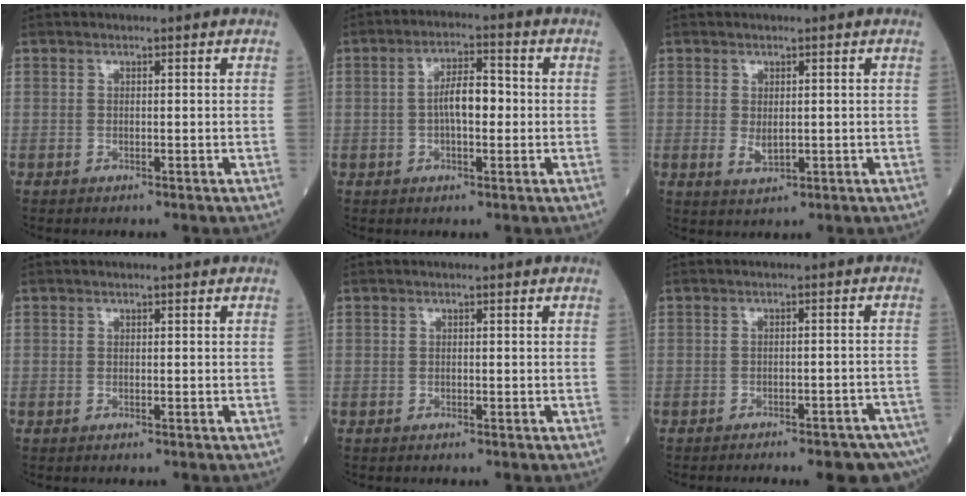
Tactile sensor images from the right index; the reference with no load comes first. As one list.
[{"total": 5.7, "force": [-0.3, 2.0, 5.3], "torque": [-0.099, 0.014, -0.008]}, {"total": 2.5, "force": [0.0, 1.4, 2.1], "torque": [-0.035, -0.005, 0.007]}, {"total": 0.0}, {"total": 0.0}, {"total": 11.7, "force": [-9.7, 2.2, 6.2], "torque": [-0.044, 0.007, -0.111]}]